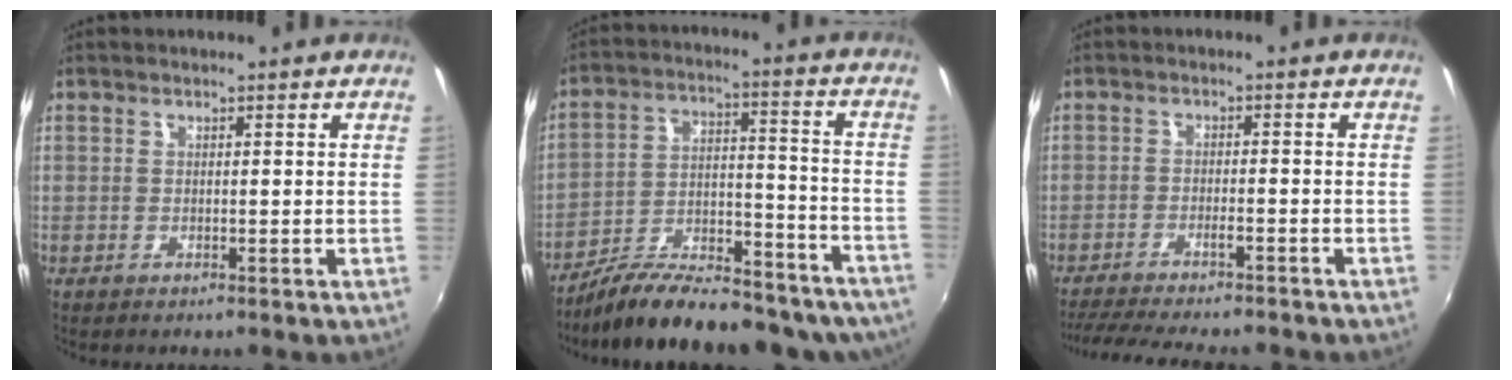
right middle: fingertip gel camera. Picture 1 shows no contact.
{"total": 24.4, "force": [-20.2, 7.7, 11.3], "torque": [-0.182, 0.007, -0.273]}
{"total": 13.3, "force": [-11.8, 1.8, 6.0], "torque": [-0.129, -0.018, -0.178]}